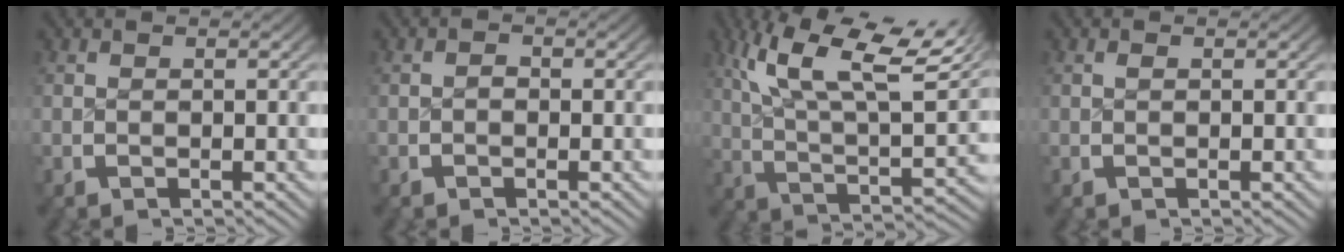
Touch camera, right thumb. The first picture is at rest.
{"total": 0.7, "force": [-0.4, 0.4, 0.3], "torque": [-0.005, -0.002, -0.010]}
{"total": 12.1, "force": [4.8, 6.1, 9.4], "torque": [-0.152, 0.001, 0.069]}
{"total": 0.0}